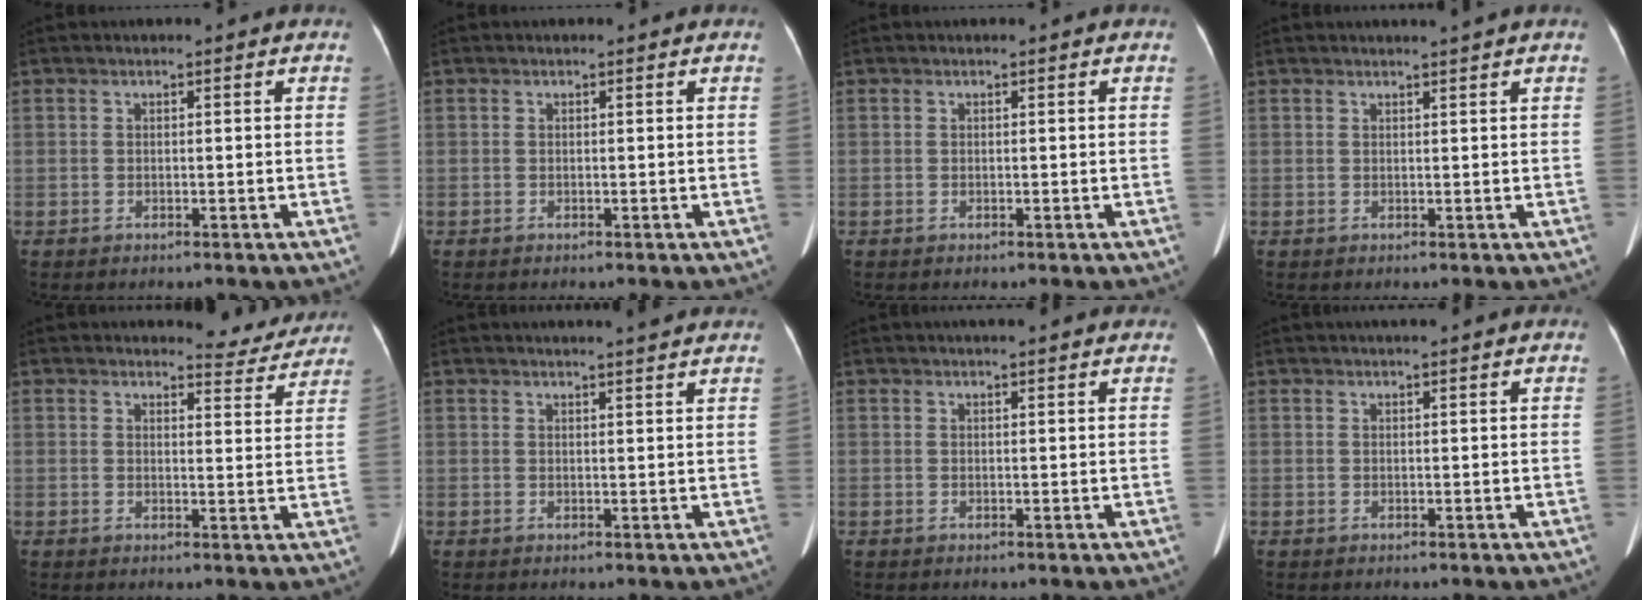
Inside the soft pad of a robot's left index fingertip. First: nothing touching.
{"total": 0.0}
{"total": 0.0}
{"total": 1.7, "force": [1.5, -0.5, 0.6], "torque": [-0.011, -0.001, 0.026]}
{"total": 5.8, "force": [5.6, 1.2, 0.0], "torque": [0.007, -0.020, 0.053]}
{"total": 6.3, "force": [5.8, -0.1, 2.5], "torque": [-0.036, 0.013, 0.063]}
{"total": 7.2, "force": [6.4, 1.0, 3.3], "torque": [-0.044, 0.026, 0.073]}
{"total": 4.7, "force": [4.1, 0.4, 2.3], "torque": [-0.028, 0.028, 0.049]}